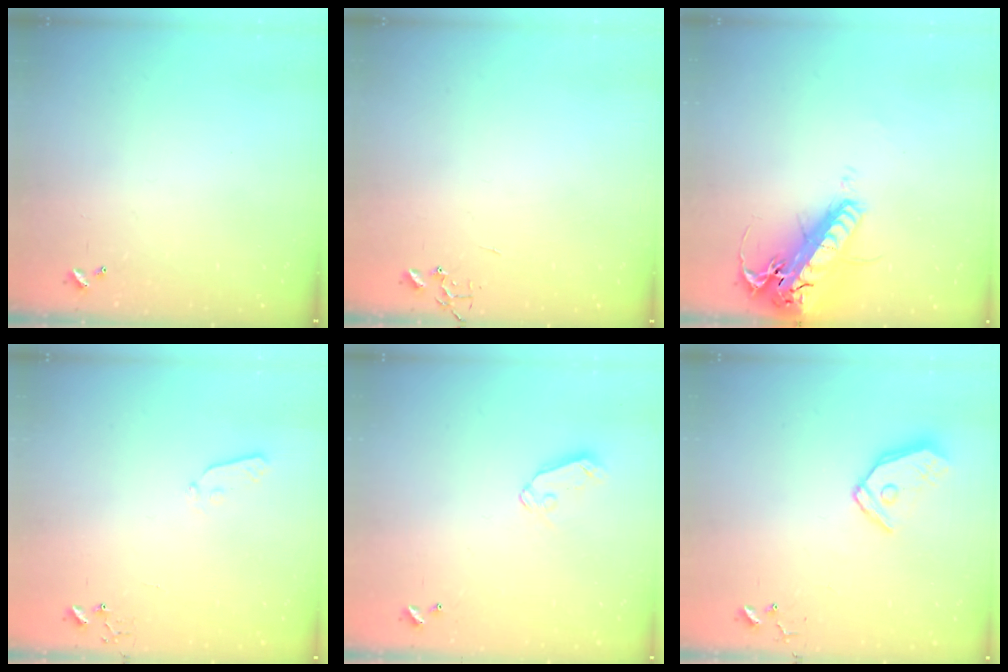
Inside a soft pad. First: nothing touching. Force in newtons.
{"total": 0.0}
{"total": 26.2, "press": 25.6, "slide": 5.5}
{"total": 4.8, "press": 4.7, "slide": 0.7}
{"total": 6.2, "press": 6.2, "slide": 0.6}
{"total": 12.4, "press": 12.2, "slide": 1.9}